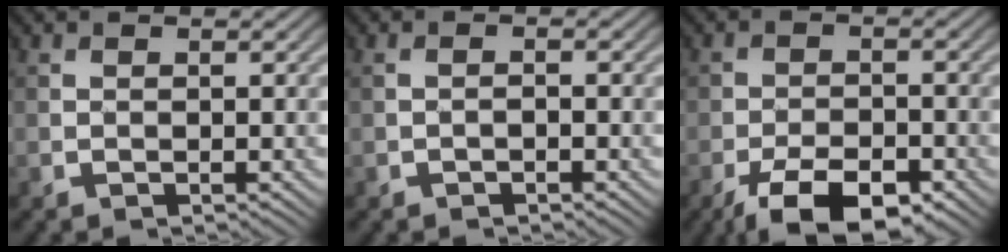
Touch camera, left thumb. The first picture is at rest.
{"total": 0.8, "force": [-0.5, 0.3, 0.6], "torque": [-0.011, 0.000, -0.010]}
{"total": 8.6, "force": [-5.3, 3.8, 5.6], "torque": [-0.091, -0.004, -0.092]}